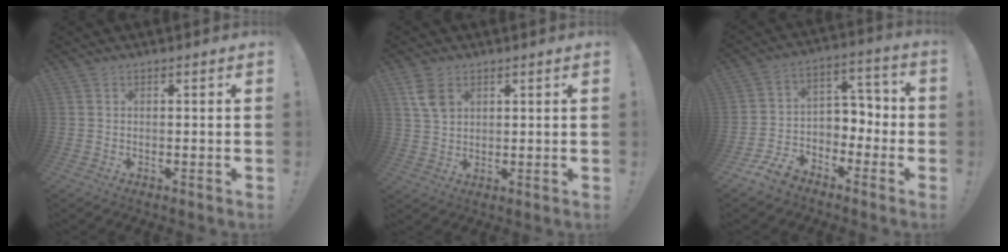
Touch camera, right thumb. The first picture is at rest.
{"total": 6.3, "force": [3.0, 4.3, 3.5], "torque": [-0.051, -0.007, 0.058]}
{"total": 9.4, "force": [-5.5, 7.0, 2.7], "torque": [-0.048, 0.033, -0.096]}